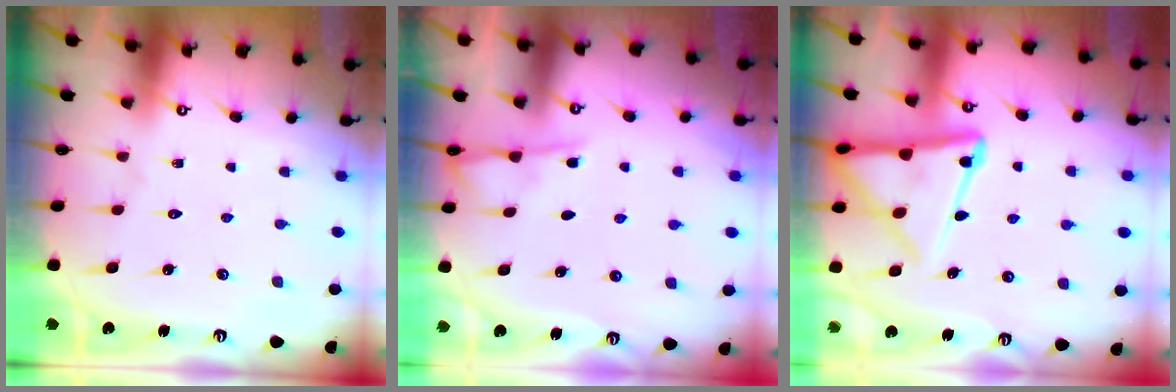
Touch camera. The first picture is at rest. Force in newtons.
{"total": 3.5, "press": 3.5, "slide": 0.5}
{"total": 14.6, "press": 14.5, "slide": 1.6}